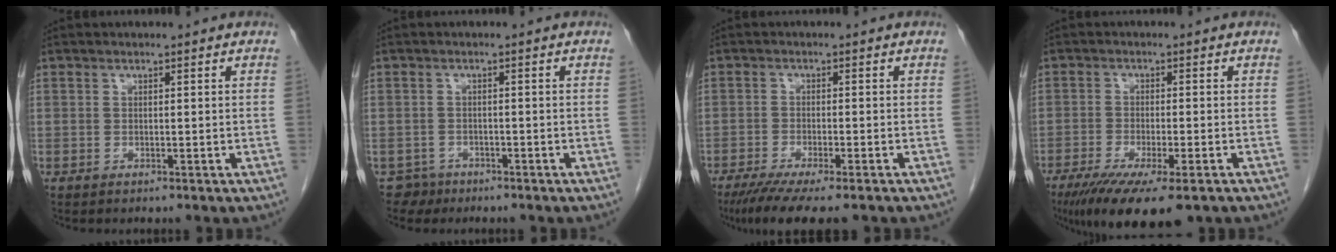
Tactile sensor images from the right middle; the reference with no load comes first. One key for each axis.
{"total": 2.2, "fx": -1.5, "fy": 1.5, "fz": -0.5, "tx": 0.009, "ty": 0.007, "tz": -0.023}
{"total": 9.7, "fx": -7.5, "fy": 1.2, "fz": 6.1, "tx": -0.091, "ty": -0.021, "tz": -0.116}
{"total": 12.9, "fx": -8.9, "fy": 2.6, "fz": 9.0, "tx": -0.144, "ty": -0.031, "tz": -0.137}